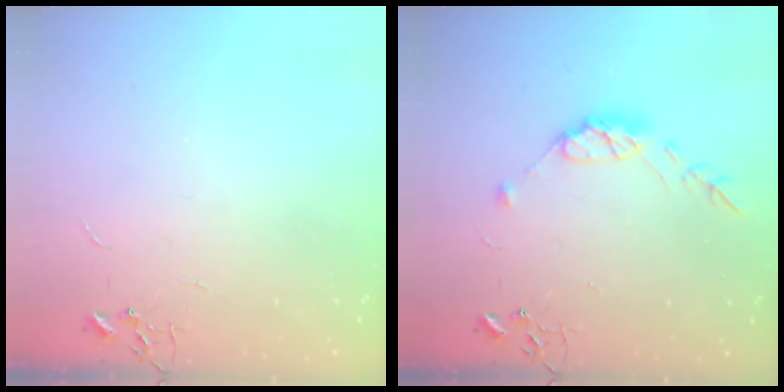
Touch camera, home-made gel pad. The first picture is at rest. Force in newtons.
{"total": 9.8, "press": 9.8, "slide": 0.7}